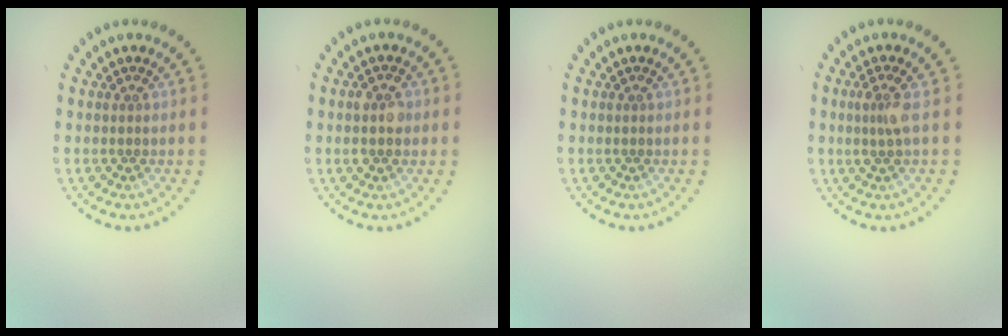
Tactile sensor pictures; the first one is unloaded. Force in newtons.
{"total": 2.8, "press": 2.8, "slide": 0.1}
{"total": 0.0}
{"total": 1.8, "press": 1.4, "slide": 1.1}